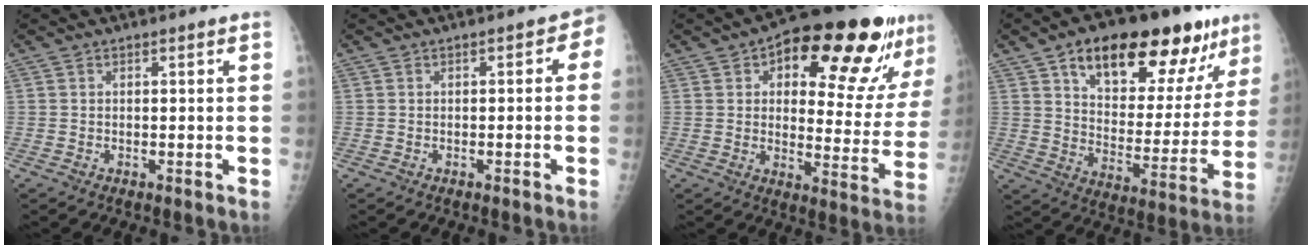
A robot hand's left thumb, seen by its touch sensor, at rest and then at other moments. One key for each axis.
{"total": 2.5, "fx": -0.7, "fy": 1.7, "fz": 1.6, "tx": 0.002, "ty": 0.022, "tz": -0.016}
{"total": 23.3, "fx": 12.6, "fy": 8.9, "fz": 17.5, "tx": -0.191, "ty": -0.022, "tz": 0.180}
{"total": 24.7, "fx": 14.7, "fy": 11.1, "fz": 16.5, "tx": -0.192, "ty": -0.032, "tz": 0.226}